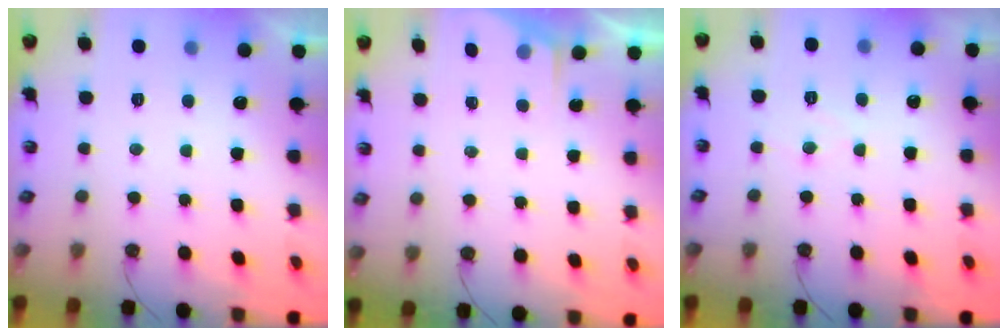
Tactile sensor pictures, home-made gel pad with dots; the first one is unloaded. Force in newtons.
{"total": 1.8, "press": 1.7, "slide": 0.3}
{"total": 4.3, "press": 4.2, "slide": 0.7}